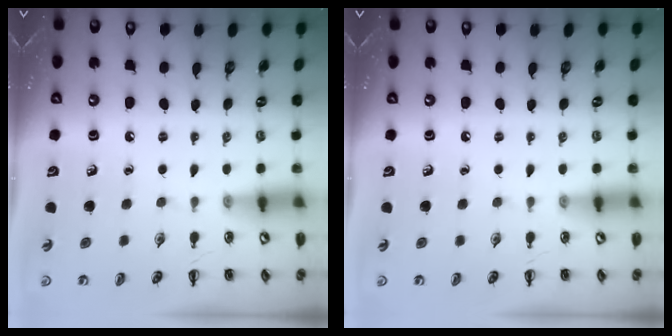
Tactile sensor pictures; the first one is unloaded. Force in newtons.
{"total": 0.0}